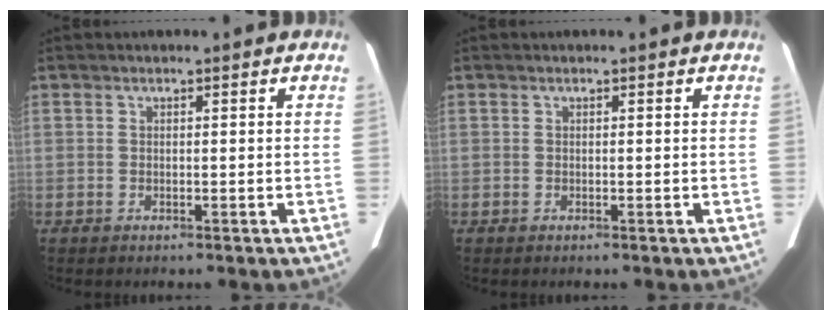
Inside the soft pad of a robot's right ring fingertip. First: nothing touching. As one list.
[{"total": 0.0}]